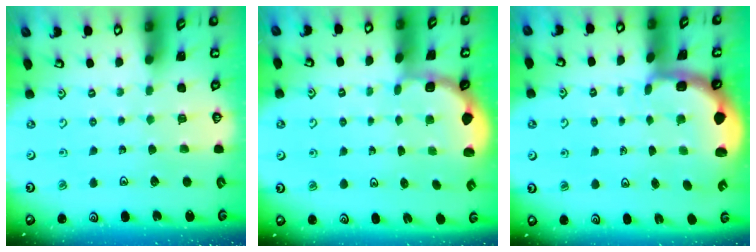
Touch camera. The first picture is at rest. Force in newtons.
{"total": 1.9, "press": 1.7, "slide": 0.7}
{"total": 2.1, "press": 1.9, "slide": 0.8}